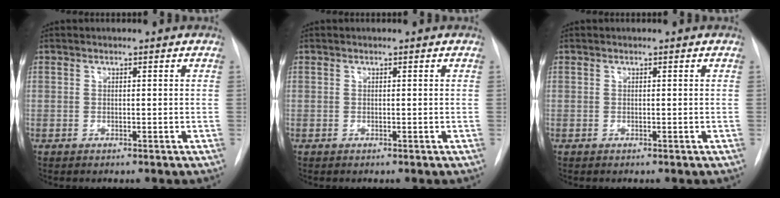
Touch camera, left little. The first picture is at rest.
{"total": 0.0}
{"total": 0.0}